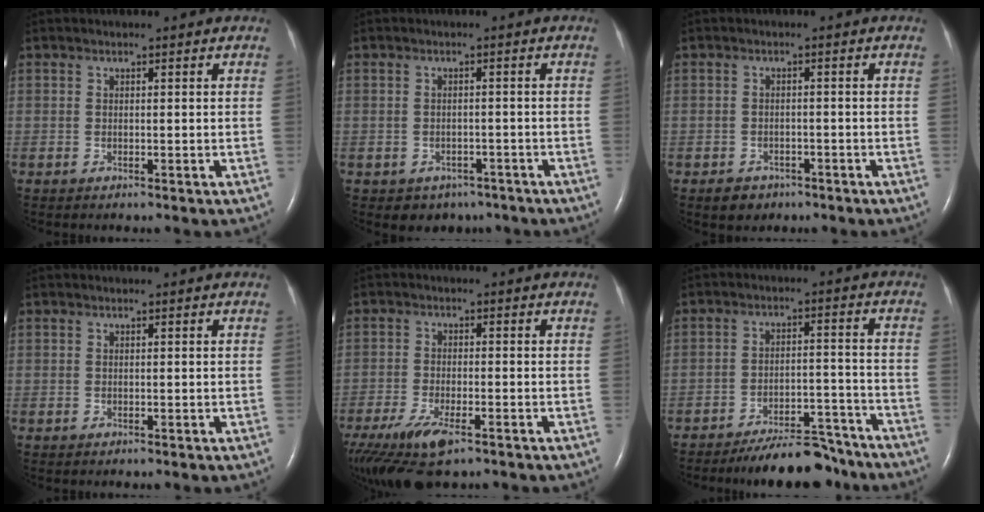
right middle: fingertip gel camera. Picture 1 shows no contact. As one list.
[{"total": 4.1, "force": [-2.8, 2.9, 0.5], "torque": [-0.001, 0.013, -0.032]}, {"total": 2.8, "force": [-1.8, 2.1, 0.6], "torque": [-0.013, 0.006, -0.021]}, {"total": 0.0}, {"total": 9.9, "force": [-6.4, 3.0, 7.0], "torque": [-0.134, -0.022, -0.108]}, {"total": 10.4, "force": [-9.5, 2.5, 3.5], "torque": [-0.039, 0.020, -0.147]}]